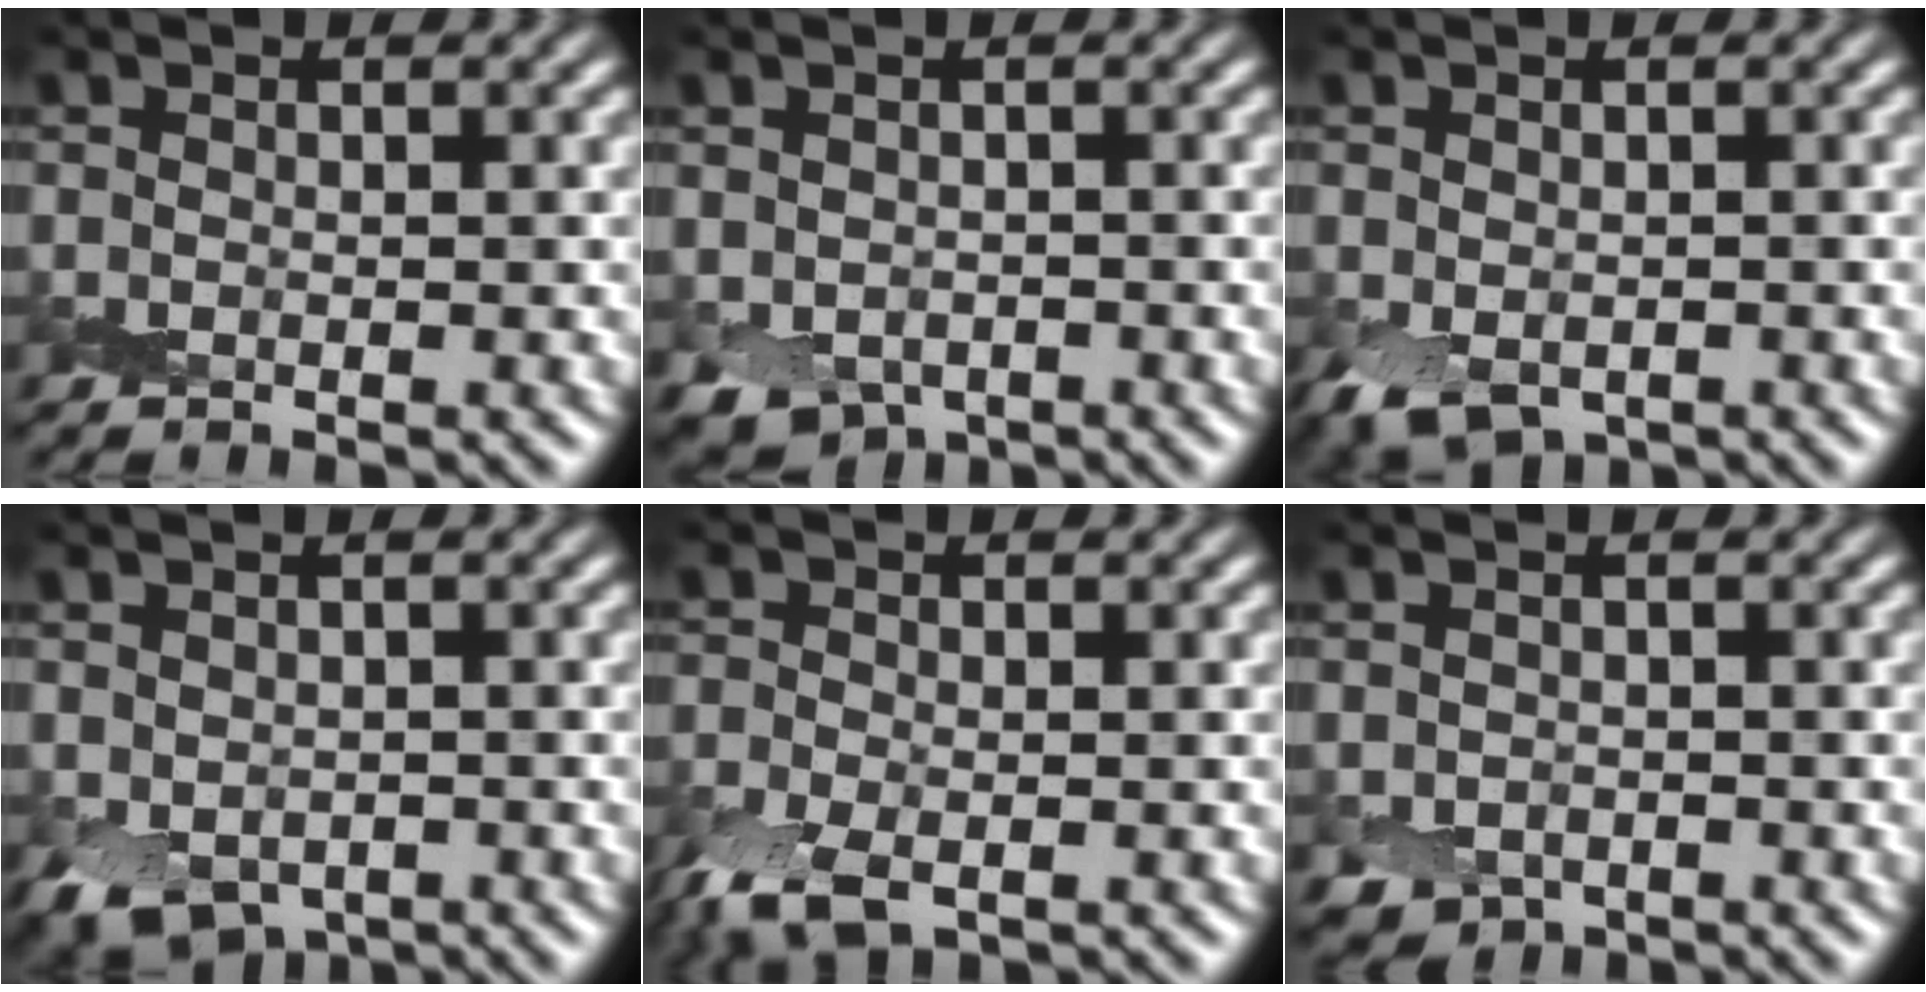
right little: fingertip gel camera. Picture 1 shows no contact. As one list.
[{"total": 3.8, "force": [-1.8, 2.6, 2.1], "torque": [-0.039, -0.014, -0.028]}, {"total": 3.1, "force": [-1.6, 2.0, 1.8], "torque": [-0.033, -0.015, -0.026]}, {"total": 4.2, "force": [-2.0, 2.8, 2.5], "torque": [-0.043, -0.017, -0.029]}, {"total": 4.2, "force": [-2.5, 2.0, 2.7], "torque": [-0.065, -0.013, -0.053]}, {"total": 1.8, "force": [-1.0, 1.3, 0.6], "torque": [-0.010, -0.011, -0.019]}]